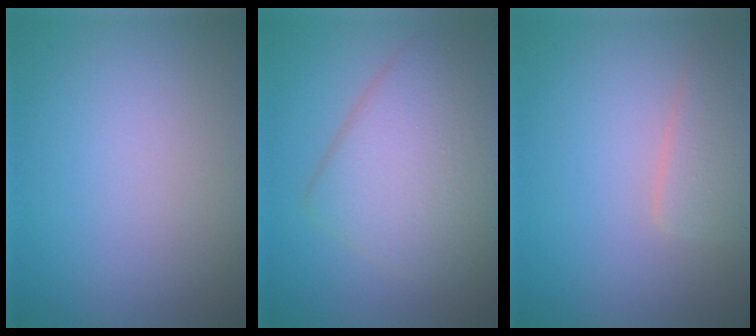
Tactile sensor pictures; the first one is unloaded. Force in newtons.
{"total": 6.9, "press": 6.9, "slide": 0.3}
{"total": 2.5, "press": 2.5, "slide": 0.1}